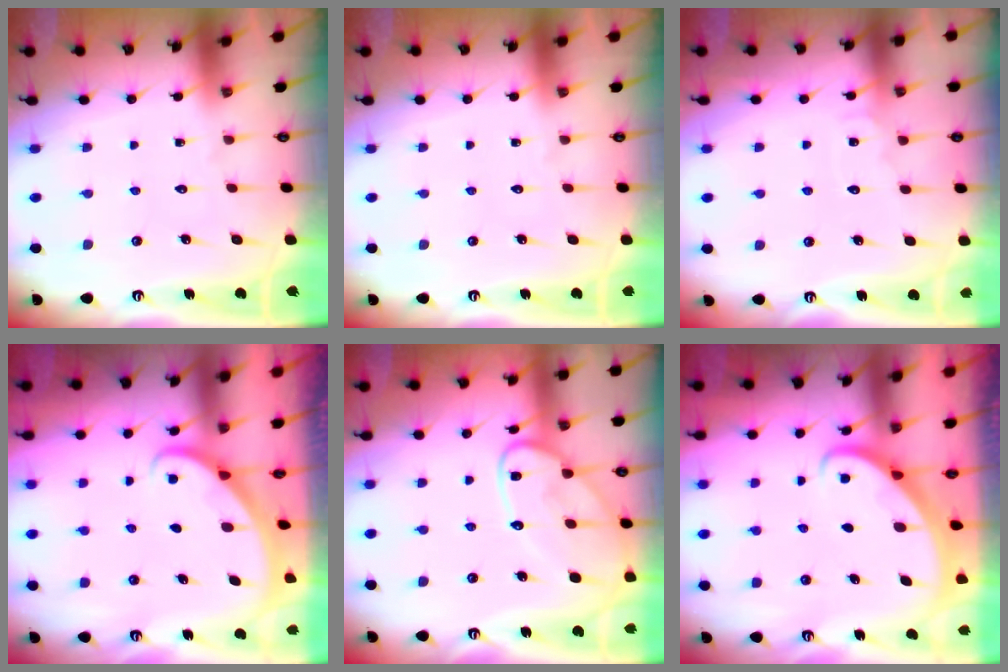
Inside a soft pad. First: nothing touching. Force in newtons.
{"total": 0.0}
{"total": 4.2, "press": 4.2, "slide": 0.4}
{"total": 2.1, "press": 2.1, "slide": 0.1}
{"total": 12.9, "press": 12.9, "slide": 1.0}
{"total": 2.8, "press": 2.8, "slide": 0.2}